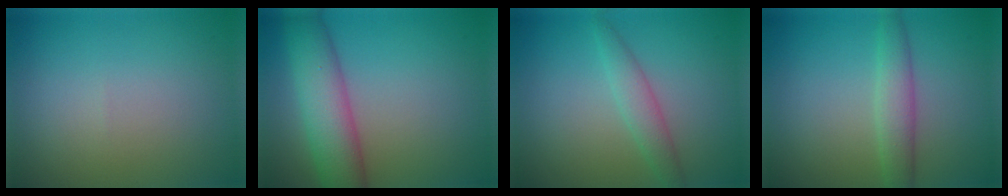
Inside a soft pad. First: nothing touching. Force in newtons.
{"total": 6.7, "press": 6.7, "slide": 0.3}
{"total": 2.1, "press": 2.1, "slide": 0.0}
{"total": 2.8, "press": 2.8, "slide": 0.1}